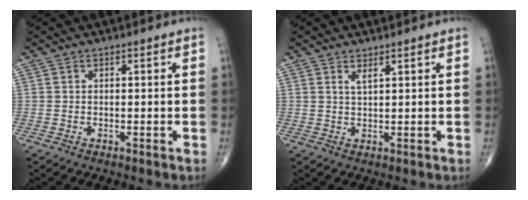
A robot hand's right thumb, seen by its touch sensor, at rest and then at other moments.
{"total": 1.4, "force": [1.0, 0.2, 1.0], "torque": [-0.021, -0.008, 0.023]}